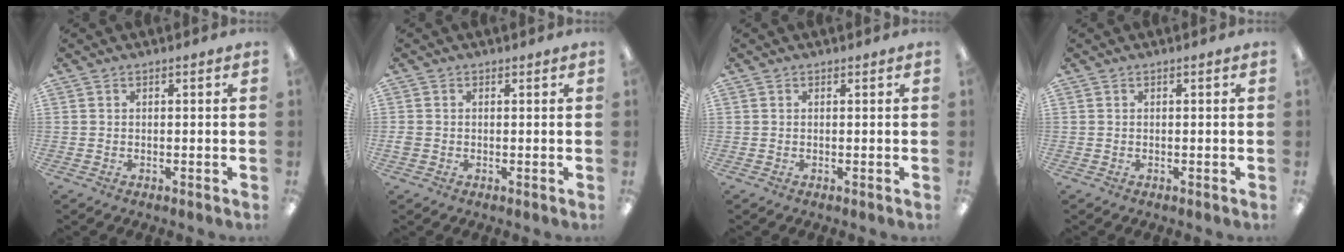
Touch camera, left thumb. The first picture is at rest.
{"total": 1.5, "force": [-0.2, 1.4, 0.6], "torque": [-0.010, 0.004, -0.003]}
{"total": 0.0}
{"total": 0.0}